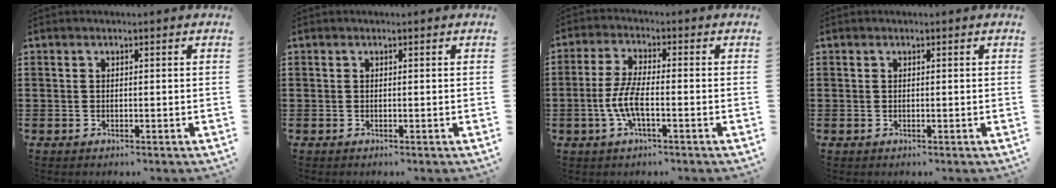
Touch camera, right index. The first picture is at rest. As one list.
[{"total": 0.0}, {"total": 5.8, "force": [-1.9, 1.7, 5.2], "torque": [-0.125, -0.007, -0.043]}, {"total": 0.0}]